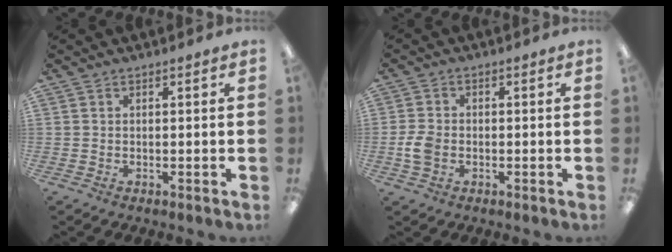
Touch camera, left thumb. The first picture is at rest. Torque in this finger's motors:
{"motor_torque": [-0.14, 0.18, 0.04, -0.03, 0.00]}